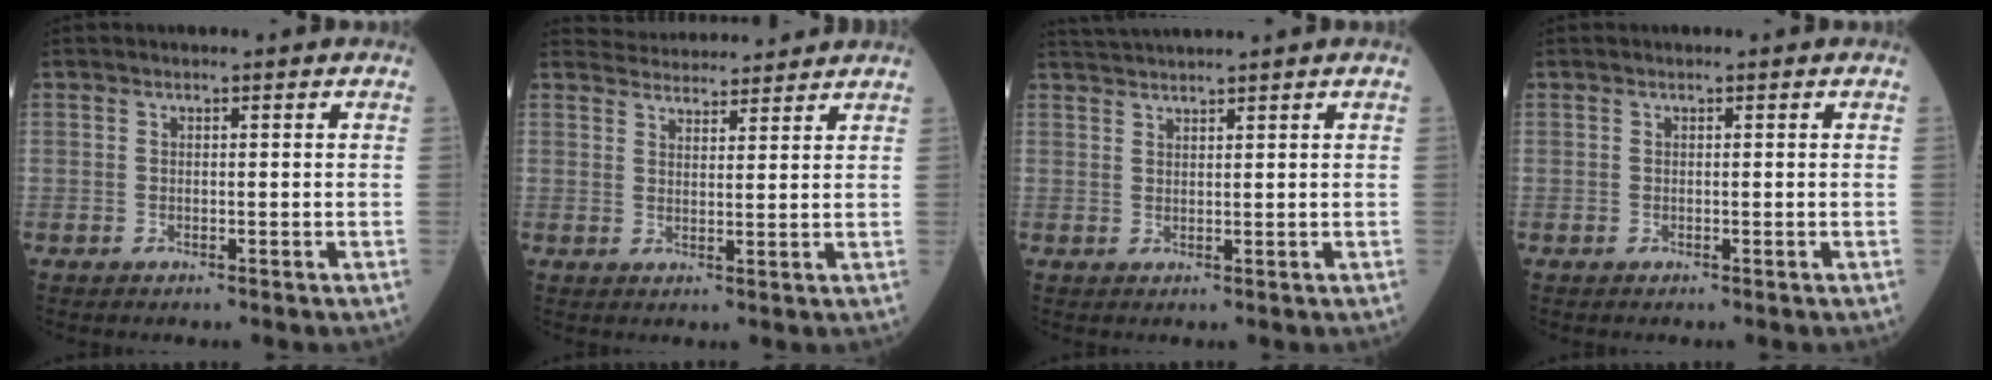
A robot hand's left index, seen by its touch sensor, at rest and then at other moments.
{"total": 8.2, "force": [8.1, 1.3, 1.0], "torque": [-0.014, 0.023, 0.111]}
{"total": 4.0, "force": [3.7, -1.0, 1.0], "torque": [-0.015, 0.026, 0.071]}
{"total": 0.0}